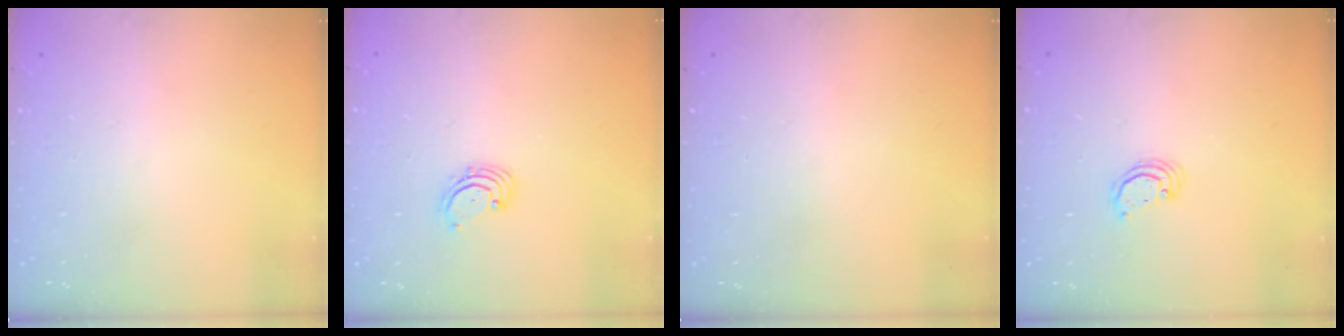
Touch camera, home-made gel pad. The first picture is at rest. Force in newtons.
{"total": 1.9, "press": 1.8, "slide": 0.2}
{"total": 0.0}
{"total": 2.3, "press": 2.3, "slide": 0.3}